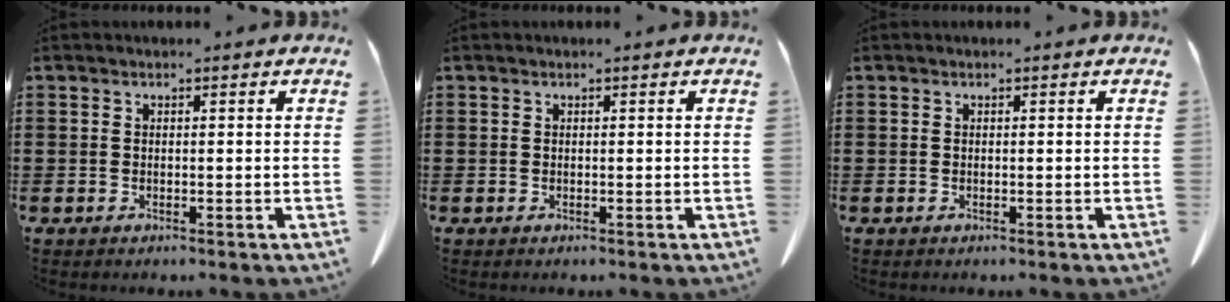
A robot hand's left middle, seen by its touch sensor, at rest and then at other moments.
{"total": 0.0}
{"total": 0.0}